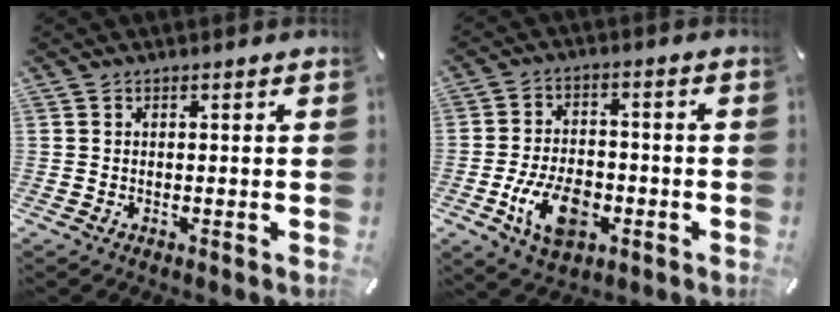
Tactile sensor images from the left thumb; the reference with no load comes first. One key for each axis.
{"total": 11.8, "fx": -4.3, "fy": 7.3, "fz": 8.2, "tx": -0.162, "ty": 0.009, "tz": -0.074}